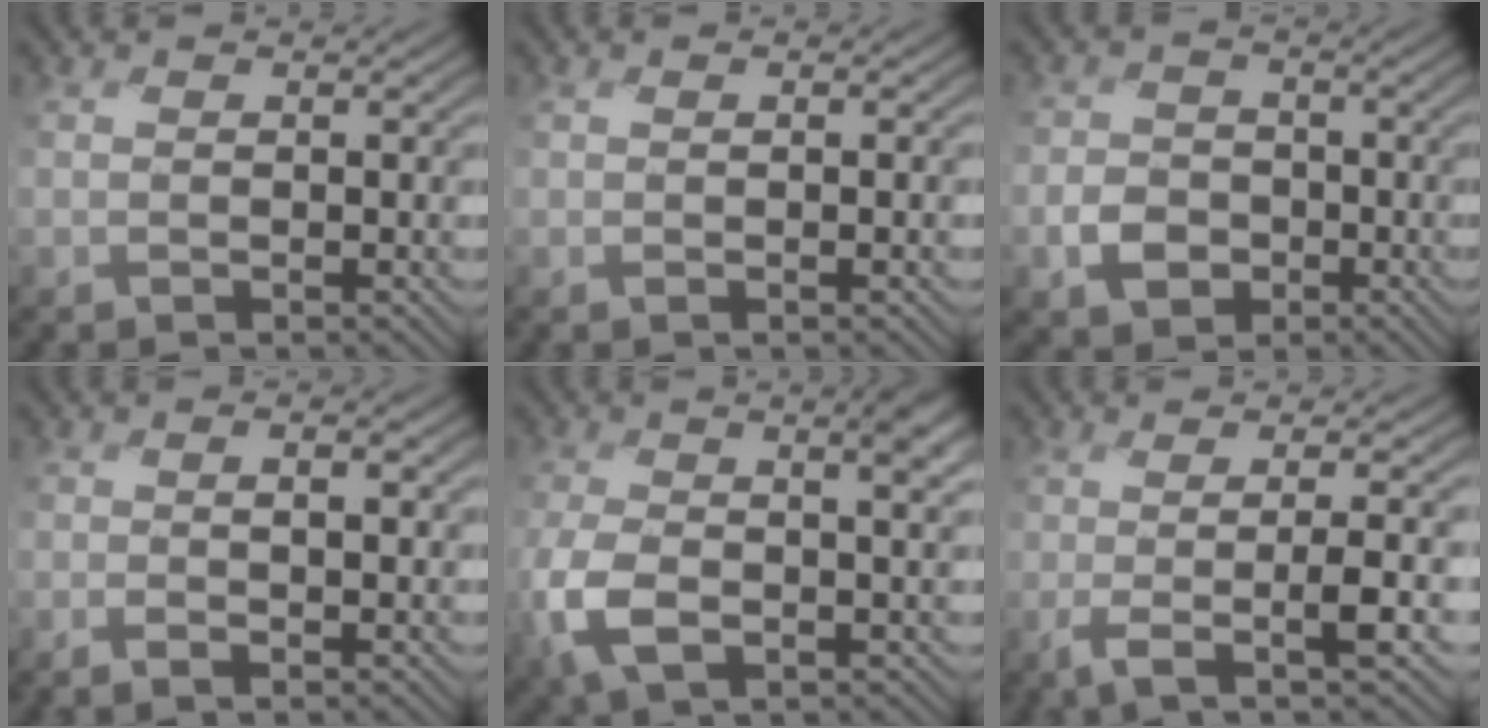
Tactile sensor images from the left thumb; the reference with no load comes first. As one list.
[{"total": 0.9, "force": [0.0, 0.0, 0.9], "torque": [-0.009, 0.001, -0.005]}, {"total": 4.0, "force": [-2.2, 3.2, 0.8], "torque": [-0.012, -0.005, -0.055]}, {"total": 2.1, "force": [-0.4, 0.5, 2.0], "torque": [-0.030, -0.001, -0.014]}, {"total": 8.7, "force": [-1.4, 4.4, 7.4], "torque": [-0.162, -0.018, -0.028]}, {"total": 5.7, "force": [-1.4, 0.5, 5.6], "torque": [-0.088, 0.007, -0.035]}]